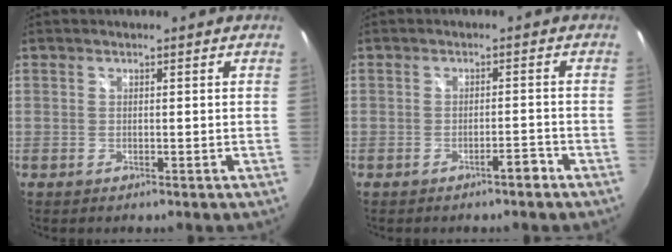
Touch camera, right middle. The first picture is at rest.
{"total": 2.4, "force": [-1.8, 0.4, 1.5], "torque": [-0.026, 0.002, -0.028]}